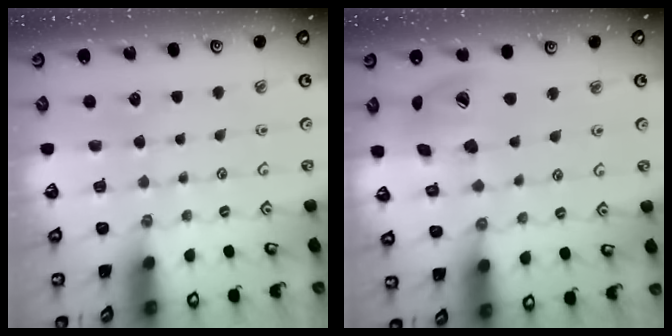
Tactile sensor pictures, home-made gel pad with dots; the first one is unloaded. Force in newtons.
{"total": 16.1, "press": 16.0, "slide": 2.5}